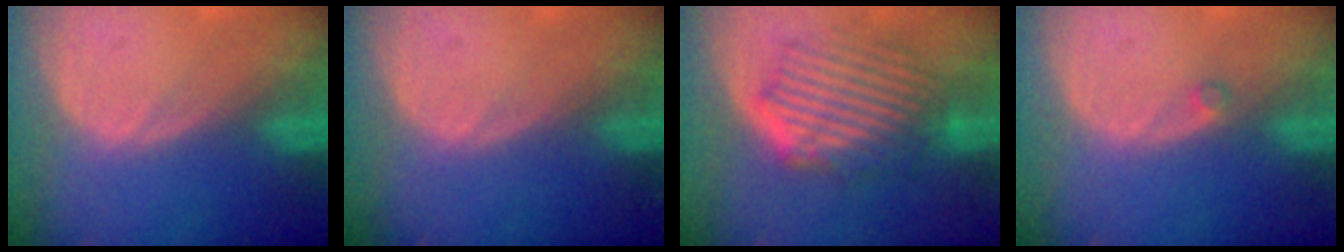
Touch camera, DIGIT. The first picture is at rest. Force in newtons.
{"total": 0.0}
{"total": 8.7, "press": 7.9, "slide": 3.6}
{"total": 0.7, "press": 0.7, "slide": 0.1}